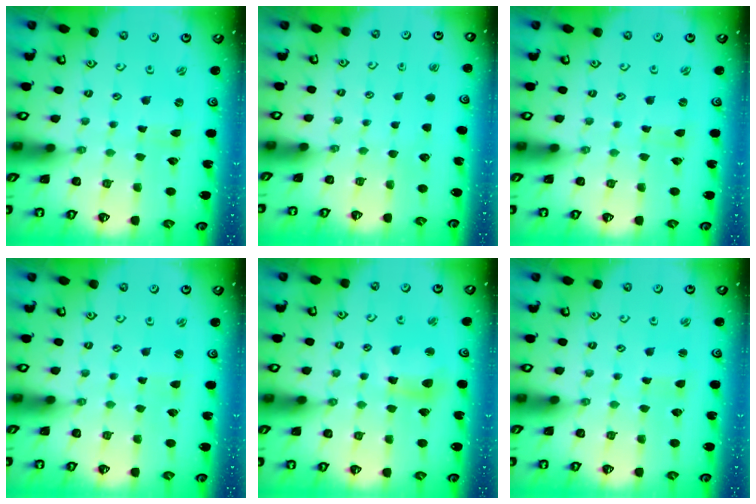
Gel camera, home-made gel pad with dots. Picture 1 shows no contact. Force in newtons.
{"total": 0.0}
{"total": 0.0}
{"total": 1.1, "press": 1.1, "slide": 0.3}
{"total": 9.5, "press": 9.4, "slide": 1.1}
{"total": 1.7, "press": 1.7, "slide": 0.2}